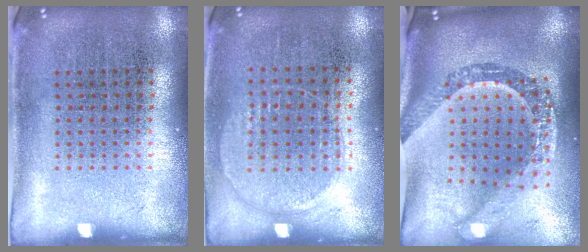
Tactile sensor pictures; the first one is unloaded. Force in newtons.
{"total": 0.9, "press": 0.8, "slide": 0.4}
{"total": 3.3, "press": 2.4, "slide": 2.3}